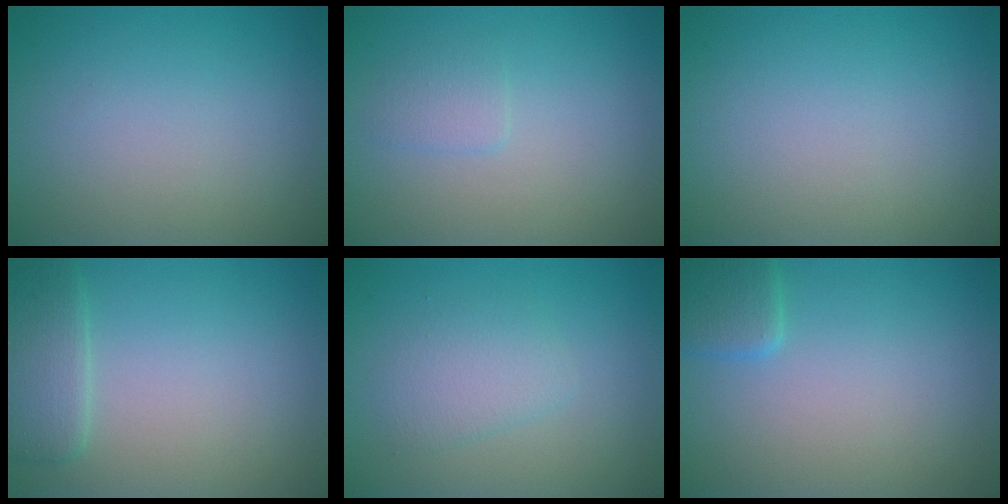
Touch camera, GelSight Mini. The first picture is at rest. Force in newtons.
{"total": 1.2, "press": 1.2, "slide": 0.1}
{"total": 0.0}
{"total": 2.4, "press": 1.7, "slide": 1.7}
{"total": 2.3, "press": 2.3, "slide": 0.0}
{"total": 2.1, "press": 2.1, "slide": 0.1}